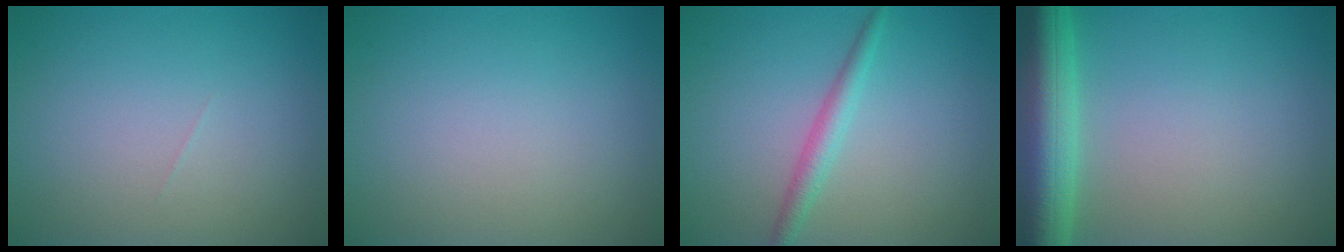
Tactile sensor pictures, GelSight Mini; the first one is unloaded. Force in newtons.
{"total": 0.0}
{"total": 2.1, "press": 2.1, "slide": 0.1}
{"total": 7.7, "press": 7.7, "slide": 0.3}